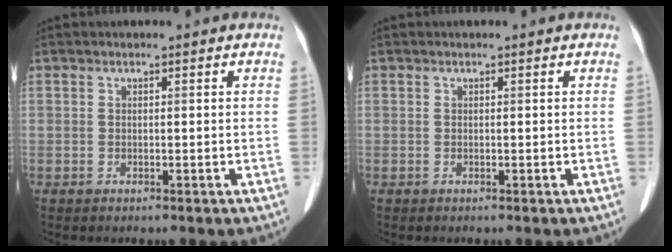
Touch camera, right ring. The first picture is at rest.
{"total": 0.0}